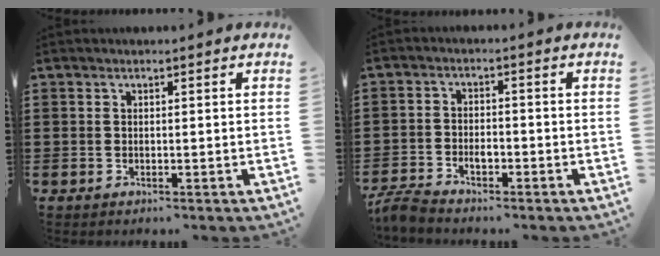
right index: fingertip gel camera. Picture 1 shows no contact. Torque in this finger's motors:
{"motor_torque": [2.14, 0.00, 0.07, 0.03]}